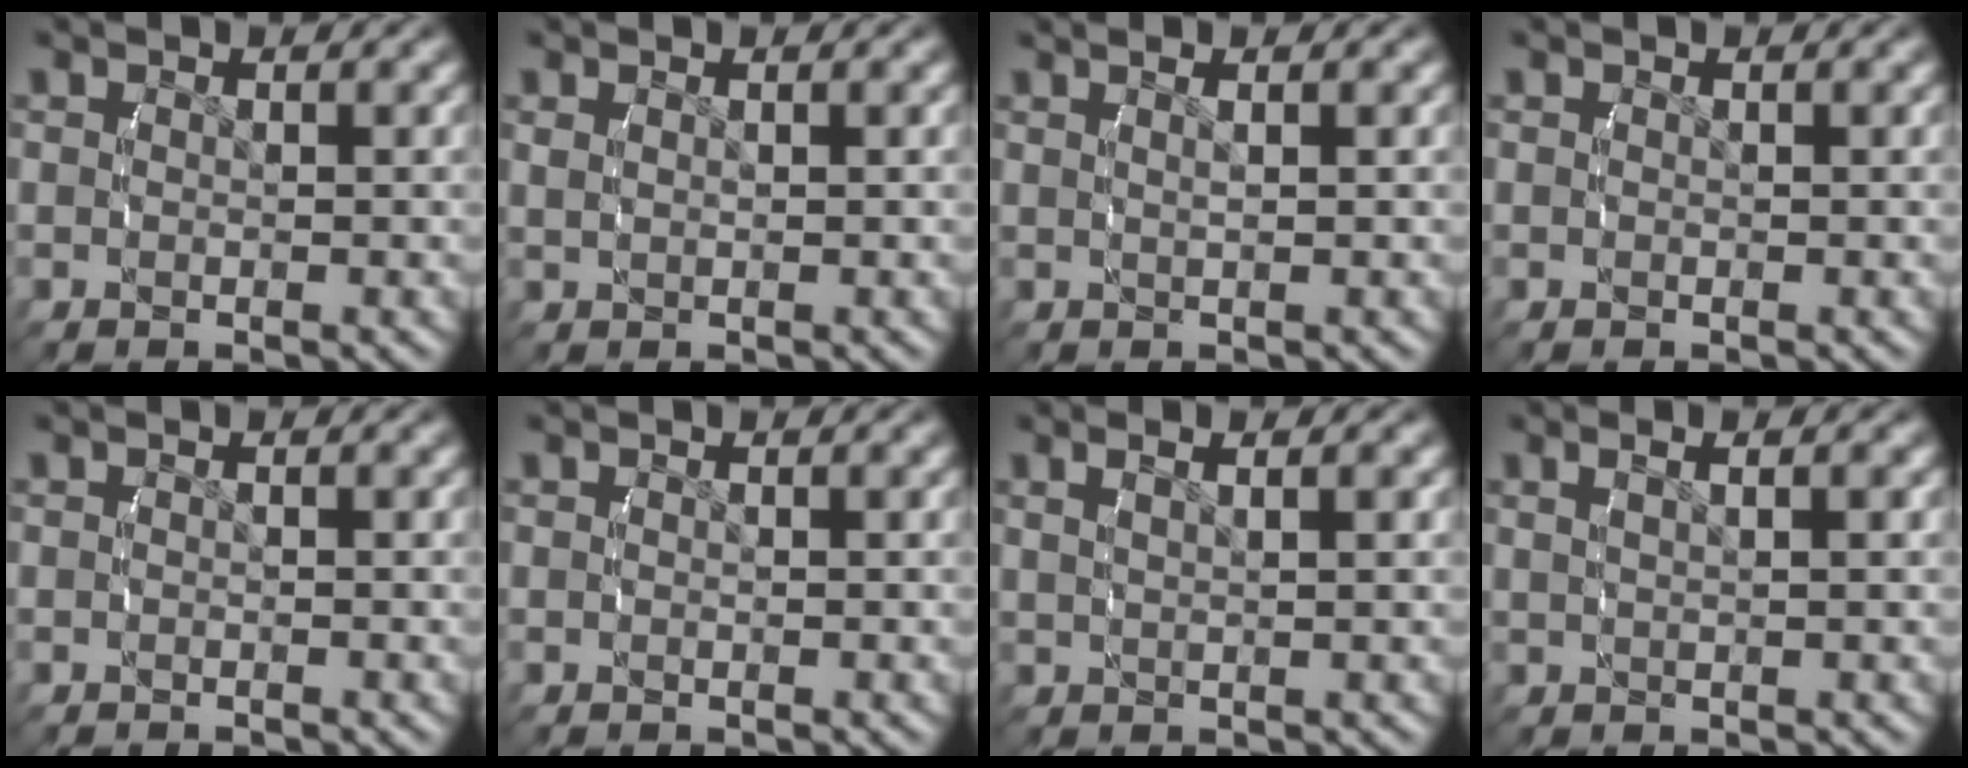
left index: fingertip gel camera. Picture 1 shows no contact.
{"total": 0.8, "force": [0.5, 0.0, 0.6], "torque": [-0.012, -0.004, 0.019]}
{"total": 2.0, "force": [1.2, 0.0, 1.7], "torque": [-0.016, 0.008, 0.020]}
{"total": 0.0}
{"total": 0.6, "force": [-0.6, -0.1, -0.1], "torque": [-0.003, -0.005, -0.008]}
{"total": 0.0}
{"total": 1.9, "force": [1.2, -0.3, 1.5], "torque": [-0.019, 0.007, 0.026]}
{"total": 1.9, "force": [1.0, -0.1, 1.6], "torque": [-0.018, 0.010, 0.021]}